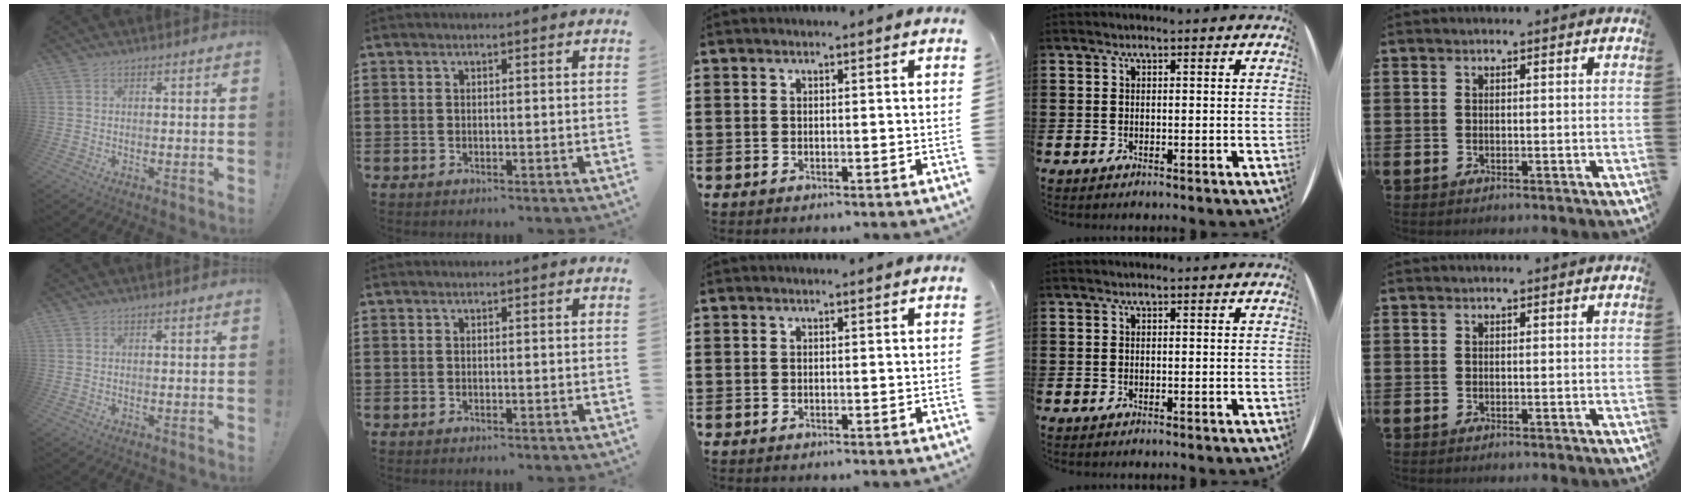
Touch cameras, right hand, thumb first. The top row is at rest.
{}